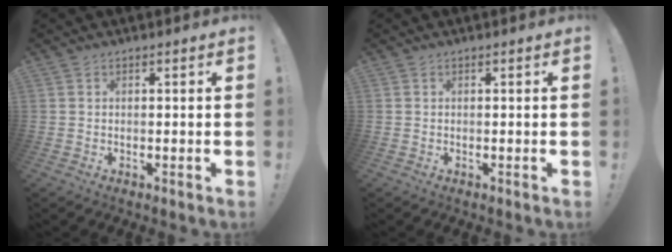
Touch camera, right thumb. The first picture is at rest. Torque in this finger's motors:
{"motor_torque": [0.05, 0.05, -0.01, 0.02, 0.01]}